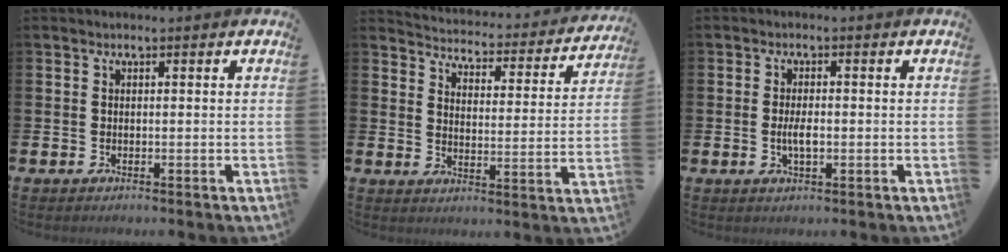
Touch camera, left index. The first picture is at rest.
{"total": 4.0, "force": [3.9, 0.7, 0.5], "torque": [-0.027, -0.042, 0.059]}
{"total": 2.8, "force": [-0.3, 1.1, 2.5], "torque": [-0.040, -0.001, -0.008]}